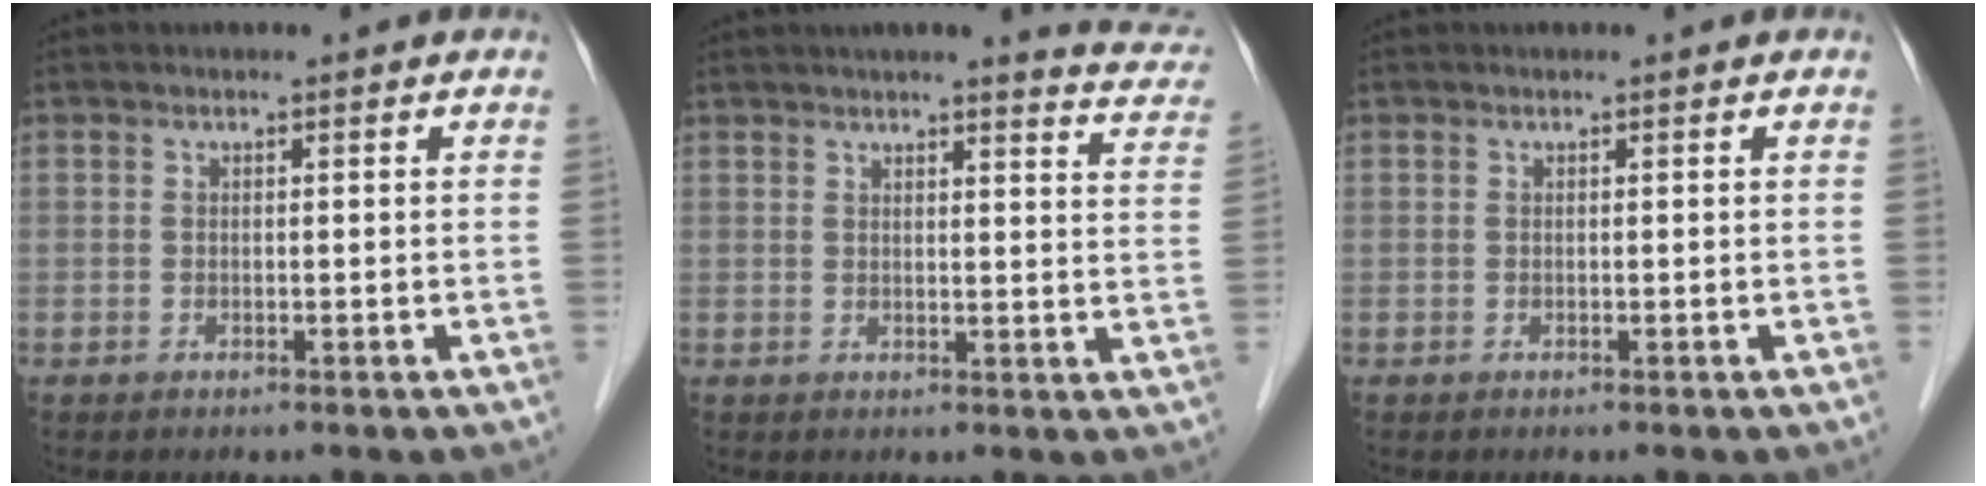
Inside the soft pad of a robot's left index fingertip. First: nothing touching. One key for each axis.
{"total": 10.4, "fx": 9.6, "fy": 0.8, "fz": 3.9, "tx": -0.031, "ty": -0.022, "tz": 0.086}
{"total": 0.0}